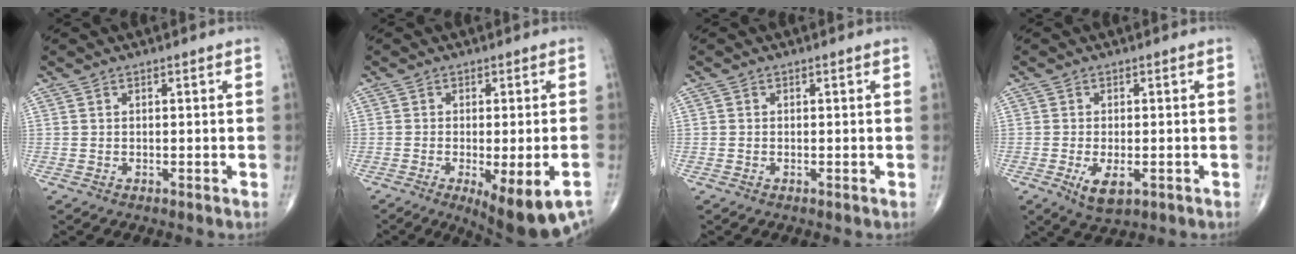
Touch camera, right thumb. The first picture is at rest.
{"total": 12.5, "force": [-6.9, 3.3, 9.9], "torque": [-0.104, 0.004, -0.091]}
{"total": 0.0}
{"total": 4.9, "force": [-1.7, 2.3, 4.0], "torque": [-0.069, -0.008, -0.022]}